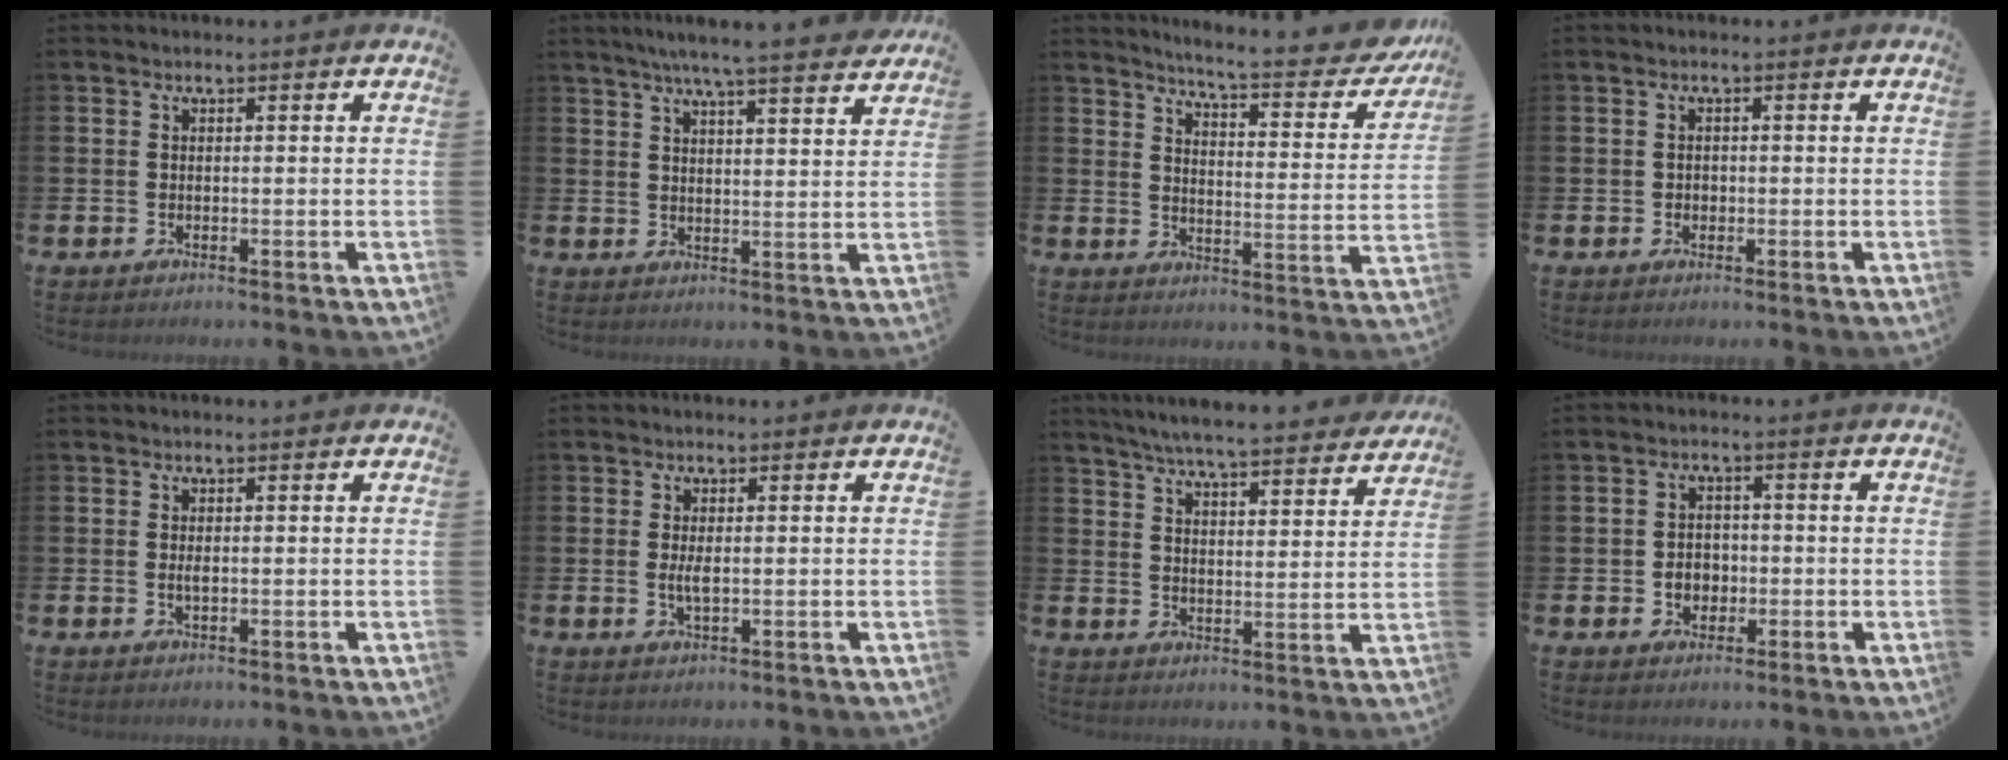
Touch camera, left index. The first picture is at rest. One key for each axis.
{"total": 6.4, "fx": 5.9, "fy": -0.4, "fz": 2.3, "tx": -0.055, "ty": -0.032, "tz": 0.102}
{"total": 6.0, "fx": 5.7, "fy": 0.0, "fz": 2.1, "tx": -0.053, "ty": -0.050, "tz": 0.089}
{"total": 0.9, "fx": 0.0, "fy": 0.8, "fz": 0.2, "tx": -0.005, "ty": 0.009, "tz": -0.003}
{"total": 0.9, "fx": 0.1, "fy": 0.3, "fz": 0.8, "tx": -0.014, "ty": 0.003, "tz": 0.001}
{"total": 2.0, "fx": 0.2, "fy": 0.6, "fz": 1.9, "tx": -0.027, "ty": -0.002, "tz": -0.001}
{"total": 6.2, "fx": 6.0, "fy": 0.2, "fz": 1.6, "tx": -0.051, "ty": -0.045, "tz": 0.104}
{"total": 3.0, "fx": -0.6, "fy": 2.5, "fz": 1.4, "tx": -0.016, "ty": 0.000, "tz": -0.020}